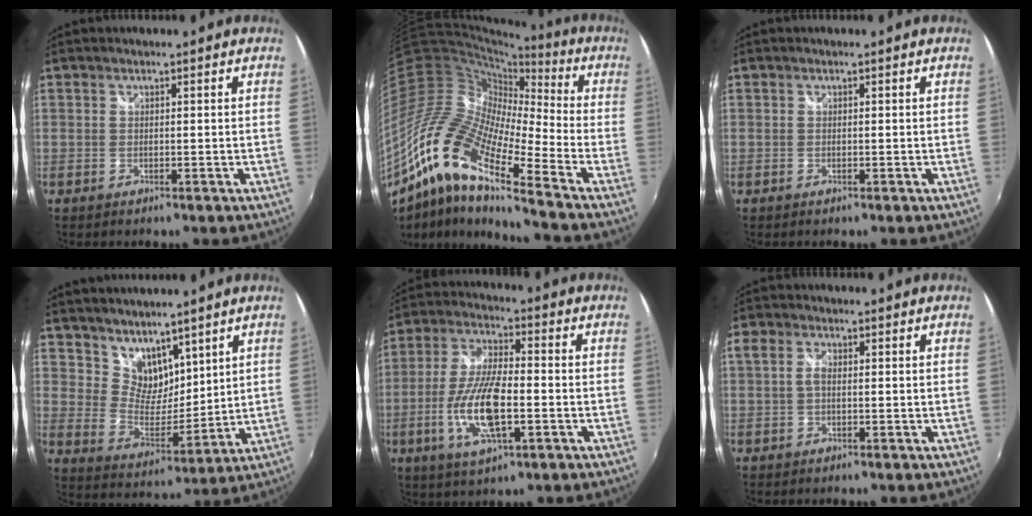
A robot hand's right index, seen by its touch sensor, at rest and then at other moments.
{"total": 18.7, "force": [-11.5, 3.6, 14.3], "torque": [-0.246, -0.015, -0.247]}
{"total": 0.0}
{"total": 9.7, "force": [7.4, 5.2, 3.6], "torque": [-0.057, 0.002, 0.147]}
{"total": 13.5, "force": [-3.6, 4.4, 12.3], "torque": [-0.255, -0.007, -0.069]}
{"total": 2.4, "force": [-0.1, 1.3, 2.0], "torque": [-0.040, 0.005, -0.006]}